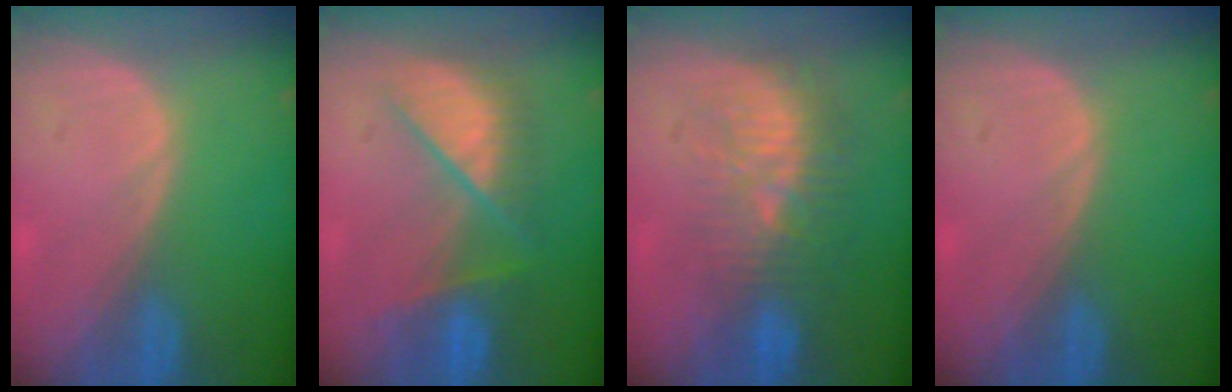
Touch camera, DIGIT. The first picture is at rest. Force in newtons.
{"total": 7.8, "press": 7.8, "slide": 0.3}
{"total": 9.6, "press": 8.9, "slide": 3.5}
{"total": 0.0}